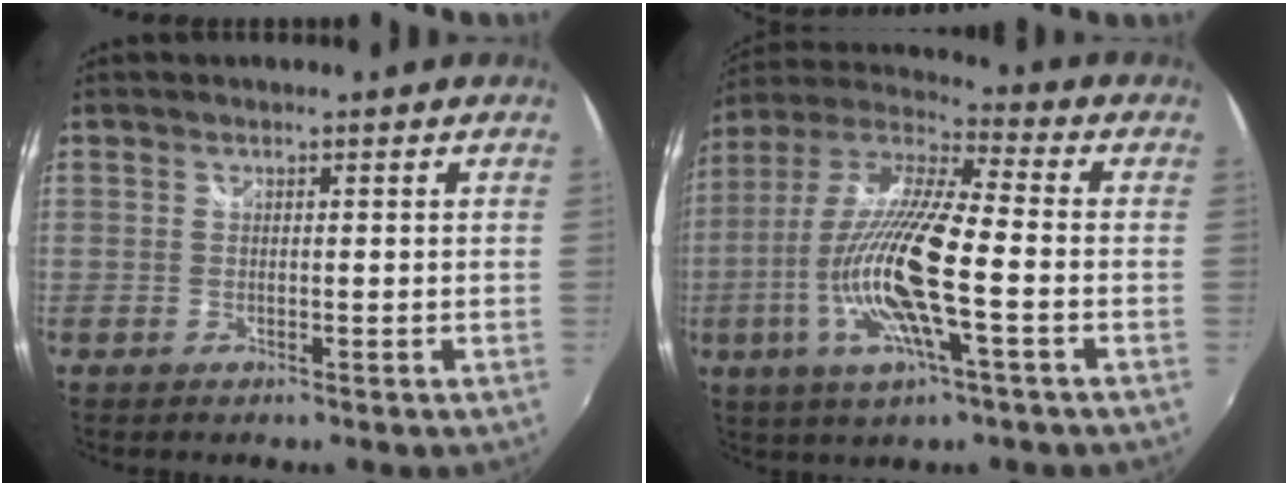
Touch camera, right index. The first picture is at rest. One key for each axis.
{"total": 17.9, "fx": -4.8, "fy": 3.2, "fz": 16.9, "tx": -0.325, "ty": -0.019, "tz": -0.094}